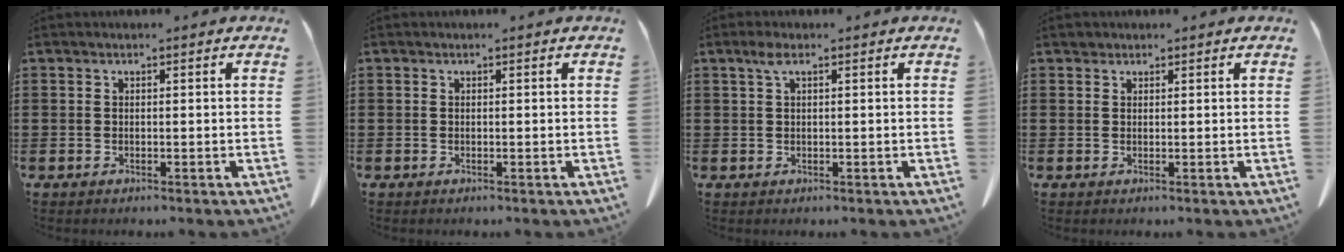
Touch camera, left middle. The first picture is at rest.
{"total": 0.0}
{"total": 1.9, "force": [0.8, 0.6, 1.7], "torque": [-0.035, 0.006, 0.012]}
{"total": 0.6, "force": [0.6, 0.3, 0.0], "torque": [-0.002, 0.001, 0.011]}